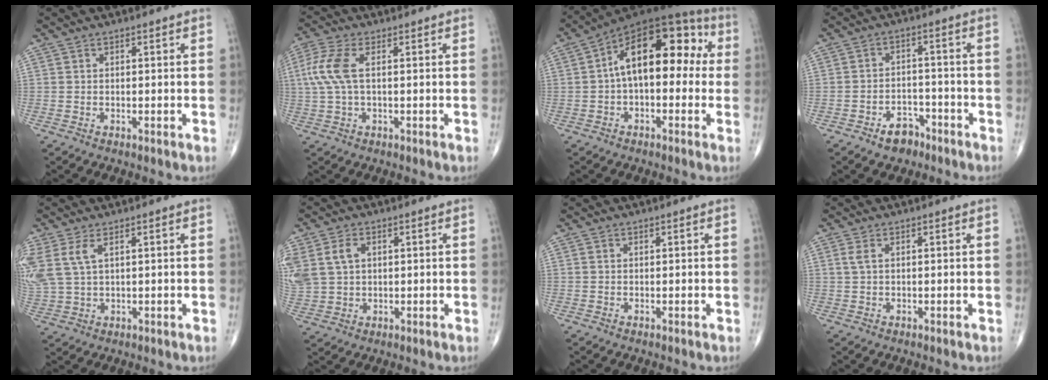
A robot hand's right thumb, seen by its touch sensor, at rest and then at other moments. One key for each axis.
{"total": 7.3, "fx": 1.2, "fy": 3.1, "fz": 6.5, "tx": -0.182, "ty": 0.017, "tz": 0.023}
{"total": 17.5, "fx": 1.9, "fy": 9.3, "fz": 14.7, "tx": -0.193, "ty": 0.051, "tz": 0.017}
{"total": 5.2, "fx": -3.6, "fy": 3.2, "fz": 1.9, "tx": -0.011, "ty": 0.031, "tz": -0.053}
{"total": 7.7, "fx": 3.1, "fy": 3.6, "fz": 6.0, "tx": -0.161, "ty": 0.004, "tz": 0.075}
{"total": 11.3, "fx": 3.1, "fy": 8.2, "fz": 7.1, "tx": -0.188, "ty": 0.009, "tz": 0.071}
{"total": 0.0}
{"total": 1.4, "fx": 0.5, "fy": 0.5, "fz": 1.2, "tx": -0.036, "ty": 0.009, "tz": 0.014}